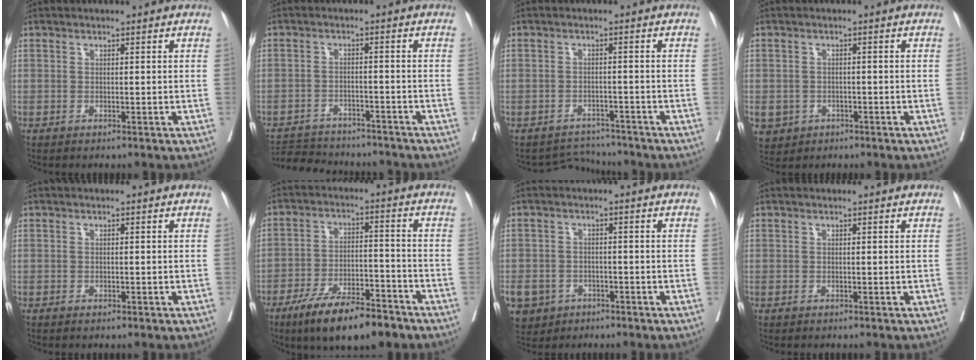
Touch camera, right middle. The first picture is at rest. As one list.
[{"total": 10.3, "force": [-9.7, 2.8, 2.3], "torque": [-0.041, 0.009, -0.136]}, {"total": 3.5, "force": [-3.1, 0.5, -1.5], "torque": [0.026, 0.011, -0.046]}, {"total": 7.2, "force": [-3.1, 6.1, 2.1], "torque": [-0.058, 0.002, -0.043]}, {"total": 0.8, "force": [-0.4, 0.4, 0.6], "torque": [-0.010, 0.000, -0.003]}, {"total": 12.7, "force": [-9.2, 3.4, 8.2], "torque": [-0.130, -0.009, -0.156]}, {"total": 9.8, "force": [-4.8, 7.9, 3.2], "torque": [-0.087, 0.004, -0.072]}, {"total": 0.0}]